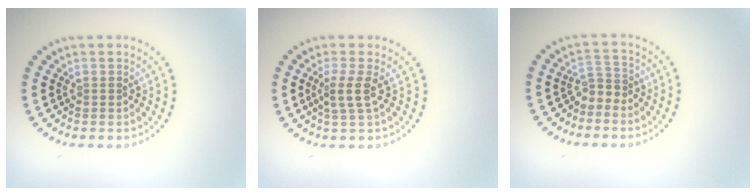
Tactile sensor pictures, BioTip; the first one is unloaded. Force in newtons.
{"total": 2.1, "press": 1.6, "slide": 1.4}
{"total": 1.6, "press": 1.1, "slide": 1.2}